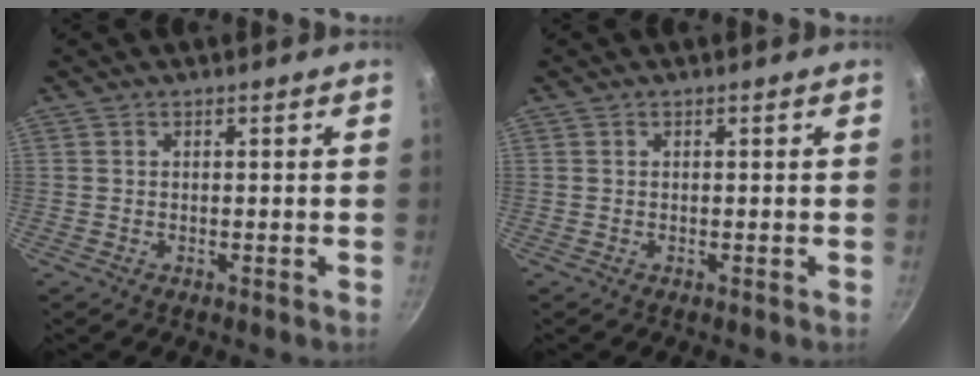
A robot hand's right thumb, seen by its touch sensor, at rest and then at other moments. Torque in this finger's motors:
{"motor_torque": [-0.05, 0.05, -0.26, 0.26, 0.02]}